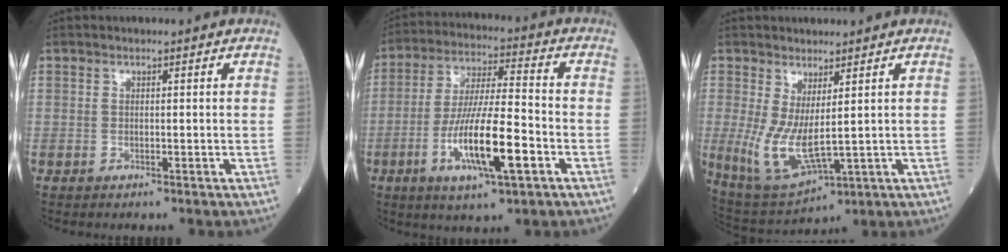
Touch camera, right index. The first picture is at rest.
{"total": 13.3, "force": [-4.6, 2.0, 12.4], "torque": [-0.234, -0.010, -0.081]}
{"total": 8.6, "force": [0.1, 2.7, 8.2], "torque": [-0.175, -0.018, 0.026]}